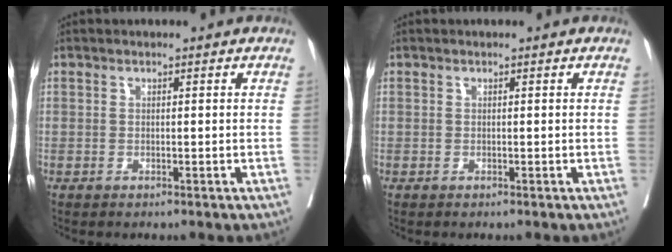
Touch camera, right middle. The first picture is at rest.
{"total": 0.0}